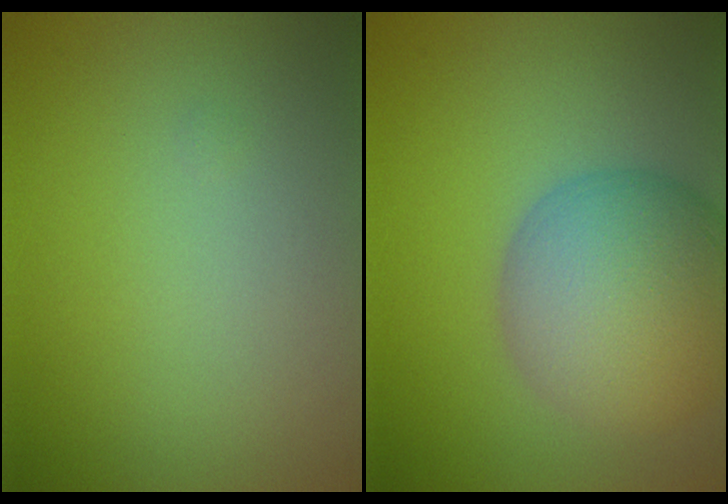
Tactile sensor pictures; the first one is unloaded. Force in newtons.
{"total": 9.2, "press": 9.1, "slide": 0.6}